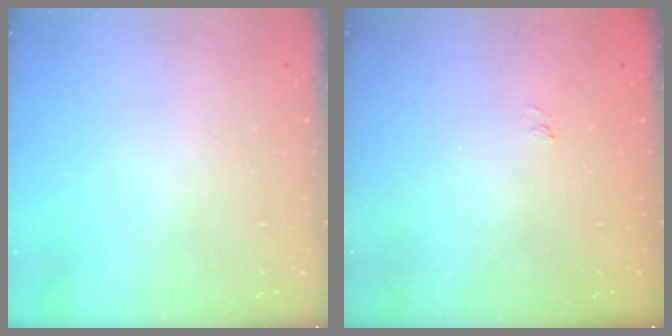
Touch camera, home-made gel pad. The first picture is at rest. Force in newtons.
{"total": 1.0, "press": 0.2, "slide": 1.0}